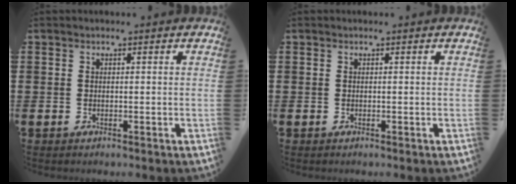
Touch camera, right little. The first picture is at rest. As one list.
[{"total": 0.0}]